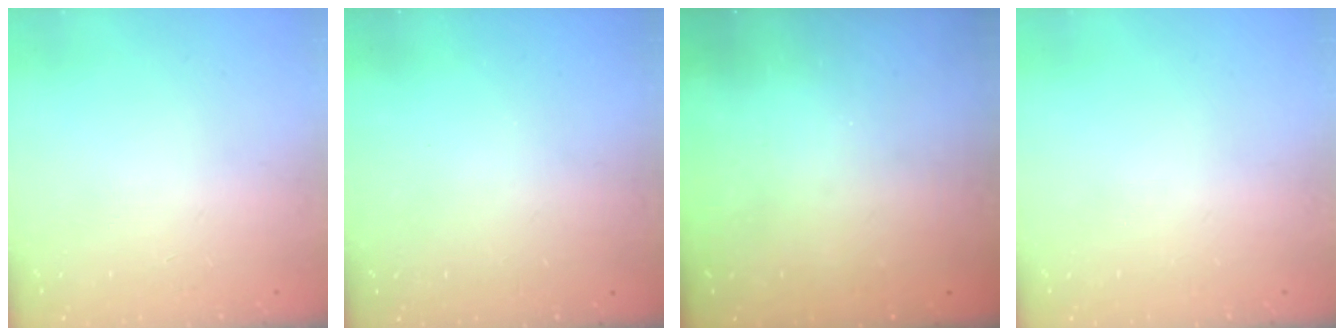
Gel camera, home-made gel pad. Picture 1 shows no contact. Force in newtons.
{"total": 3.0, "press": 3.0, "slide": 0.1}
{"total": 3.2, "press": 3.0, "slide": 1.1}
{"total": 0.0}